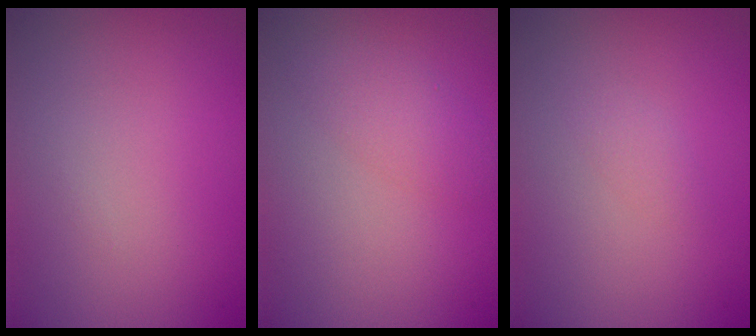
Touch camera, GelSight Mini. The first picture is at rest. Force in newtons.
{"total": 2.1, "press": 2.1, "slide": 0.1}
{"total": 0.7, "press": 0.7, "slide": 0.0}